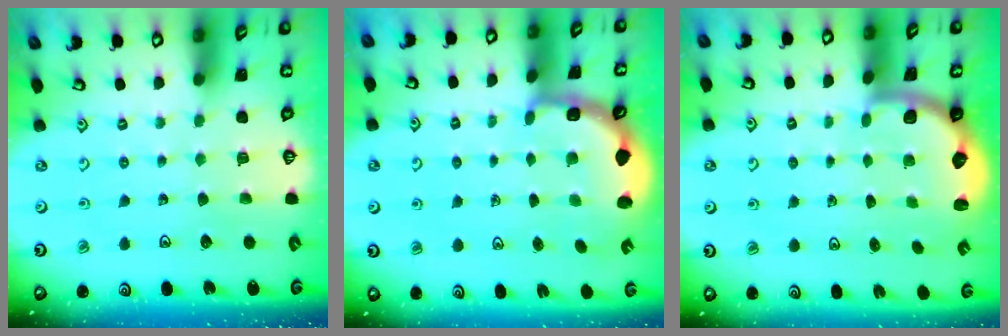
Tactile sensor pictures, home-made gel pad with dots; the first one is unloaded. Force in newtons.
{"total": 3.3, "press": 2.9, "slide": 1.5}
{"total": 2.2, "press": 2.1, "slide": 0.8}